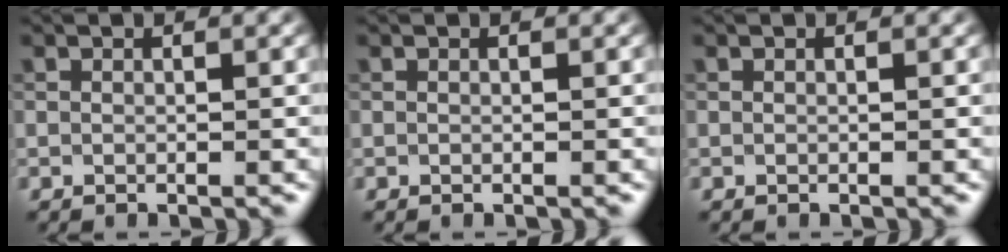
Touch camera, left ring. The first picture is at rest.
{"total": 0.0}
{"total": 0.0}